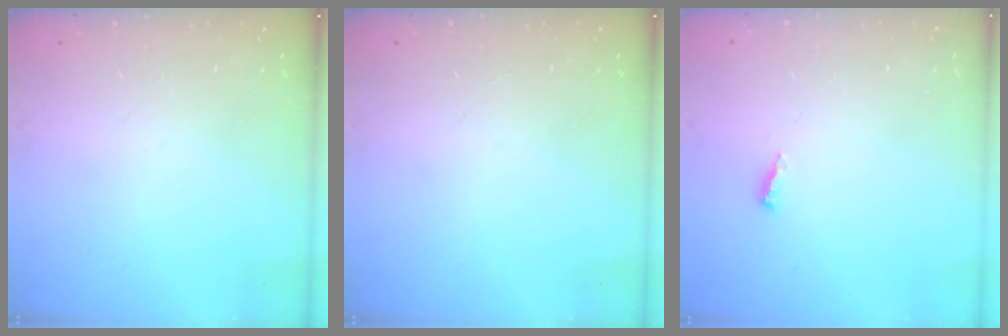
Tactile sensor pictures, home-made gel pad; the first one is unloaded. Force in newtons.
{"total": 0.0}
{"total": 2.5, "press": 2.5, "slide": 0.2}